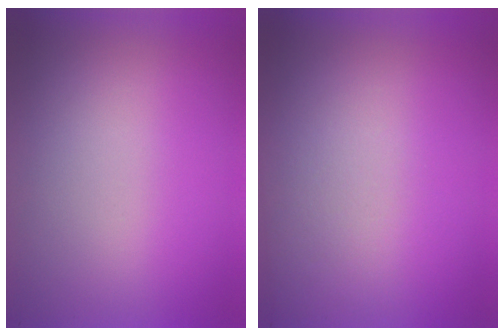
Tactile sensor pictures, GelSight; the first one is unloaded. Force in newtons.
{"total": 2.1}